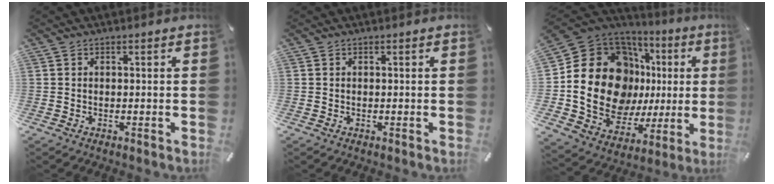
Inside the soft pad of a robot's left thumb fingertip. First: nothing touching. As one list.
[{"total": 0.0}, {"total": 22.5, "force": [2.9, 17.2, 14.1], "torque": [-0.254, -0.043, 0.070]}]